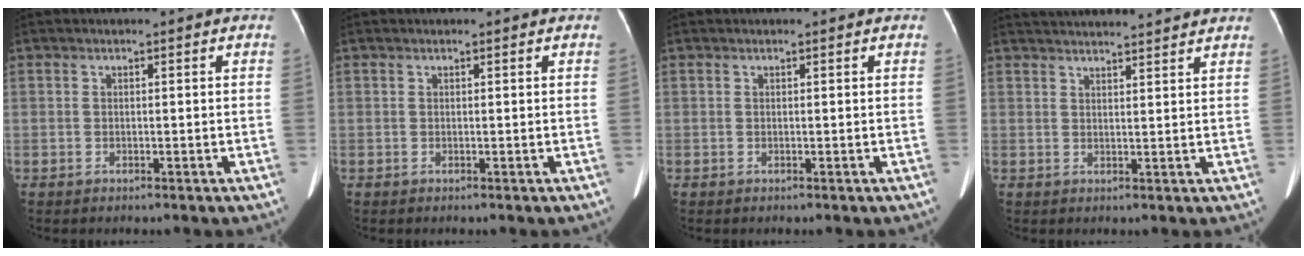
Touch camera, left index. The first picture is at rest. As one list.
[{"total": 0.0}, {"total": 0.0}, {"total": 12.6, "force": [12.0, 0.3, 4.0], "torque": [-0.070, 0.028, 0.161]}]